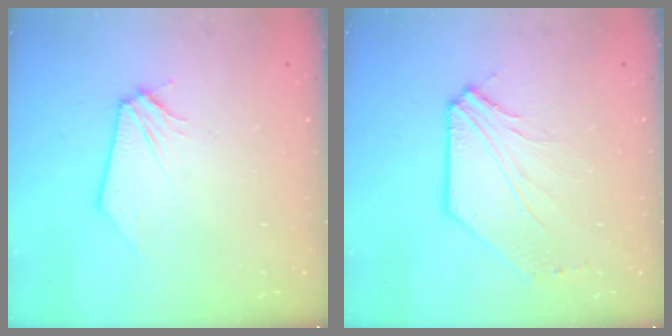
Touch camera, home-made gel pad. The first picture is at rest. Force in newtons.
{"total": 8.0, "press": 7.8, "slide": 1.3}